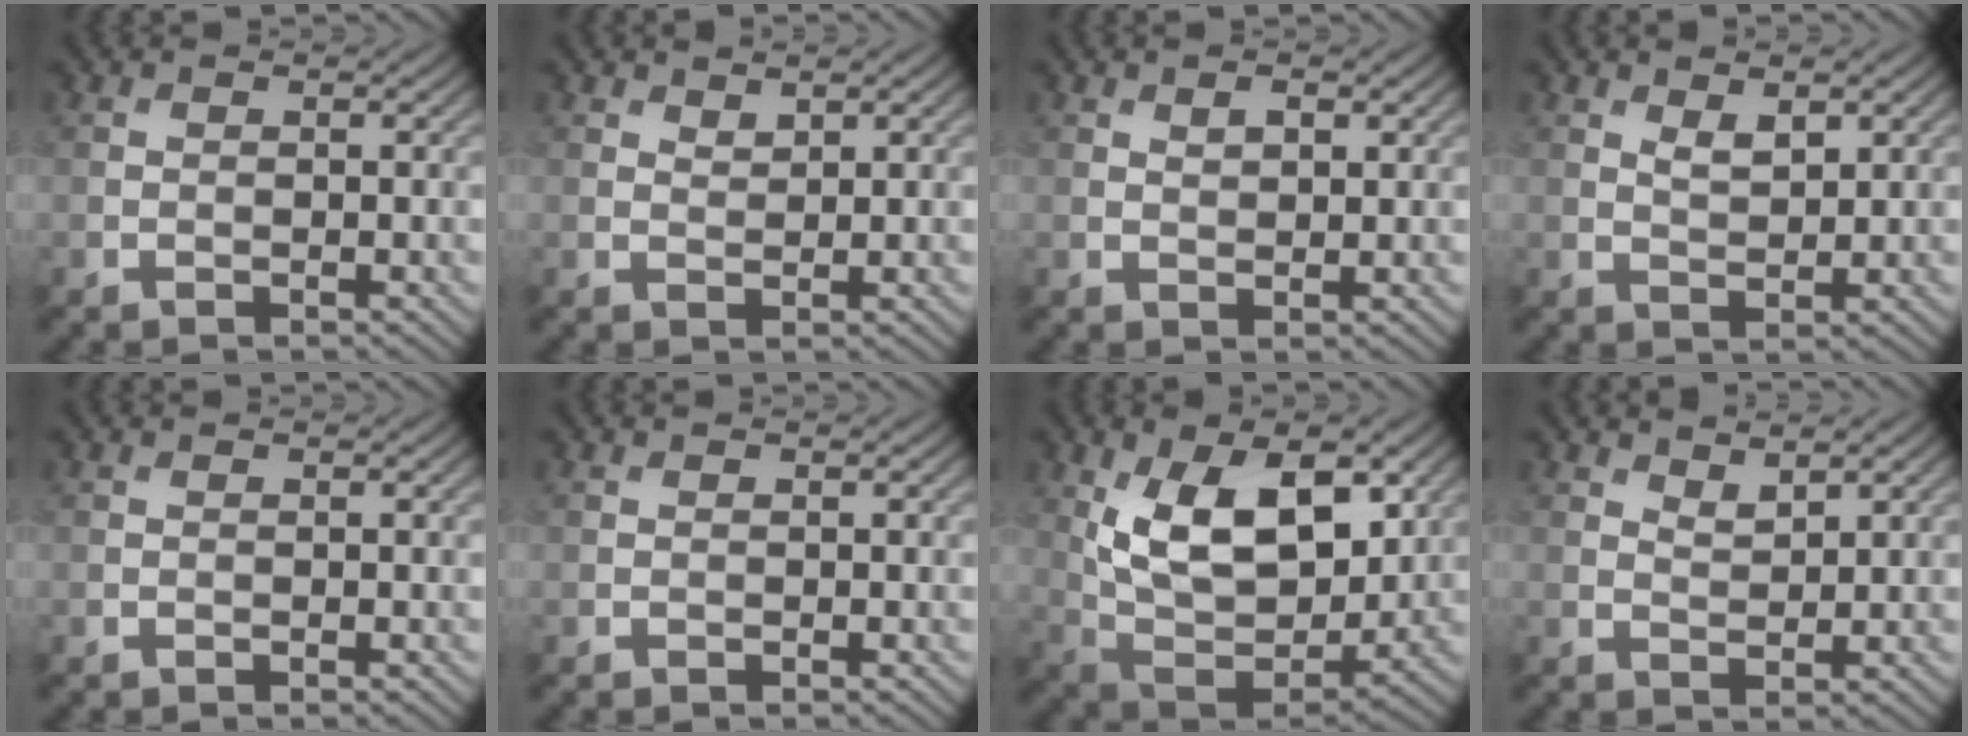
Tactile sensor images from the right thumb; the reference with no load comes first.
{"total": 1.2, "force": [1.1, 0.4, 0.4], "torque": [-0.010, -0.004, 0.022]}
{"total": 1.8, "force": [1.0, 0.9, 1.2], "torque": [-0.022, -0.003, 0.020]}
{"total": 2.1, "force": [1.3, 0.8, 1.4], "torque": [-0.028, -0.006, 0.029]}
{"total": 0.0}
{"total": 0.0}
{"total": 13.0, "force": [4.2, 7.2, 9.9], "torque": [-0.186, -0.016, 0.081]}
{"total": 2.1, "force": [1.8, 0.7, 0.9], "torque": [-0.019, -0.005, 0.038]}